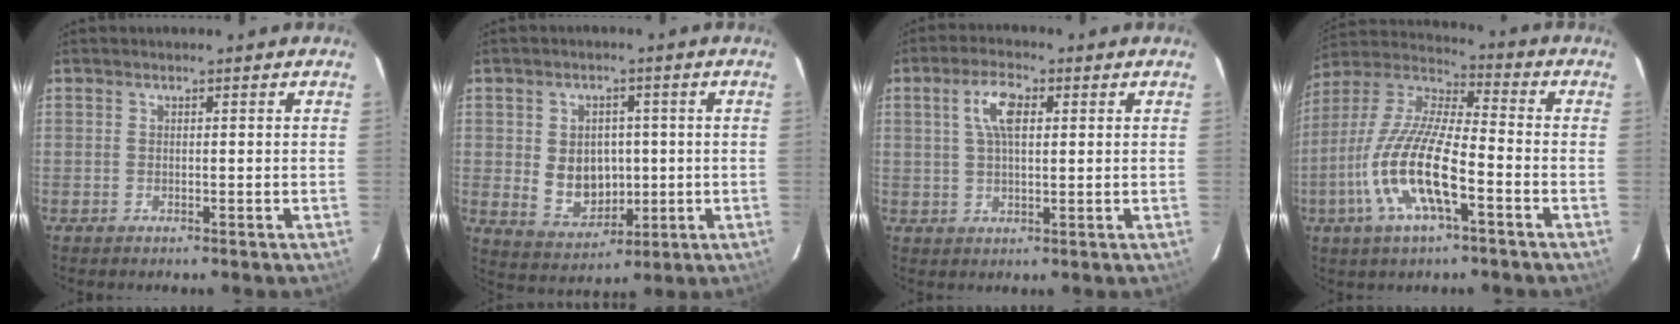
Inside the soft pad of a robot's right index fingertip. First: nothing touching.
{"total": 8.7, "force": [-0.1, 7.0, 5.2], "torque": [-0.107, 0.002, 0.021]}
{"total": 6.2, "force": [2.0, 2.5, 5.3], "torque": [-0.098, 0.012, 0.038]}
{"total": 16.4, "force": [-6.1, 4.3, 14.6], "torque": [-0.301, -0.009, -0.124]}